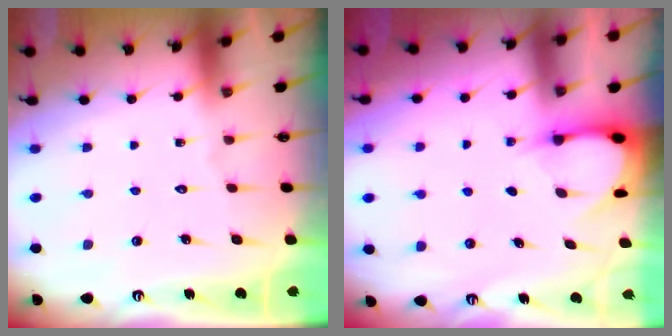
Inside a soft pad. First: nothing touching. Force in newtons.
{"total": 3.1, "press": 3.0, "slide": 0.4}